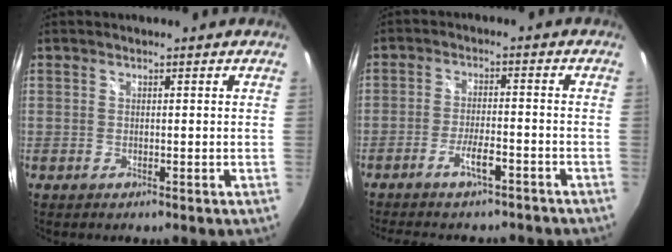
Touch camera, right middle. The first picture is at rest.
{"total": 6.5, "force": [-5.4, 1.3, 3.4], "torque": [-0.076, -0.006, -0.088]}